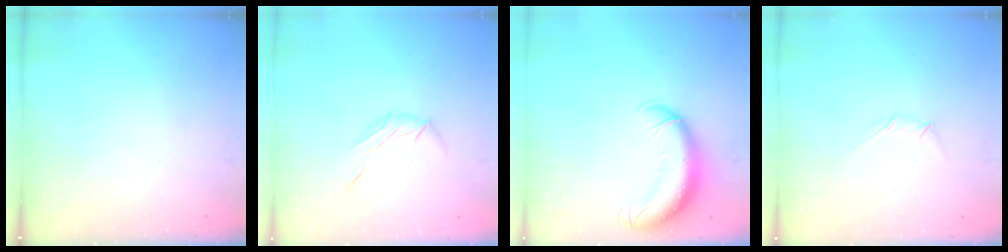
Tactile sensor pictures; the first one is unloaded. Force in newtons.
{"total": 6.6, "press": 6.6, "slide": 0.2}
{"total": 14.6, "press": 14.2, "slide": 3.6}
{"total": 3.2, "press": 3.1, "slide": 0.8}